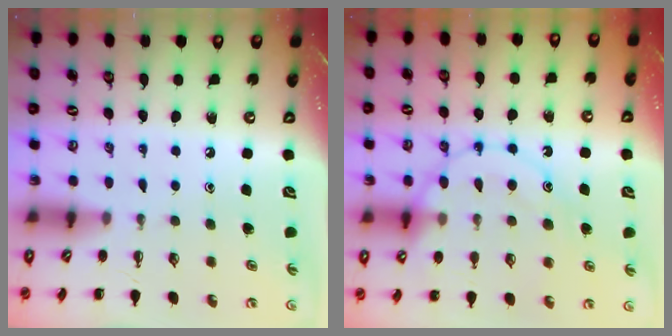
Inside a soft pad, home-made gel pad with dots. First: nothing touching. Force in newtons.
{"total": 14.8, "press": 14.8, "slide": 1.4}